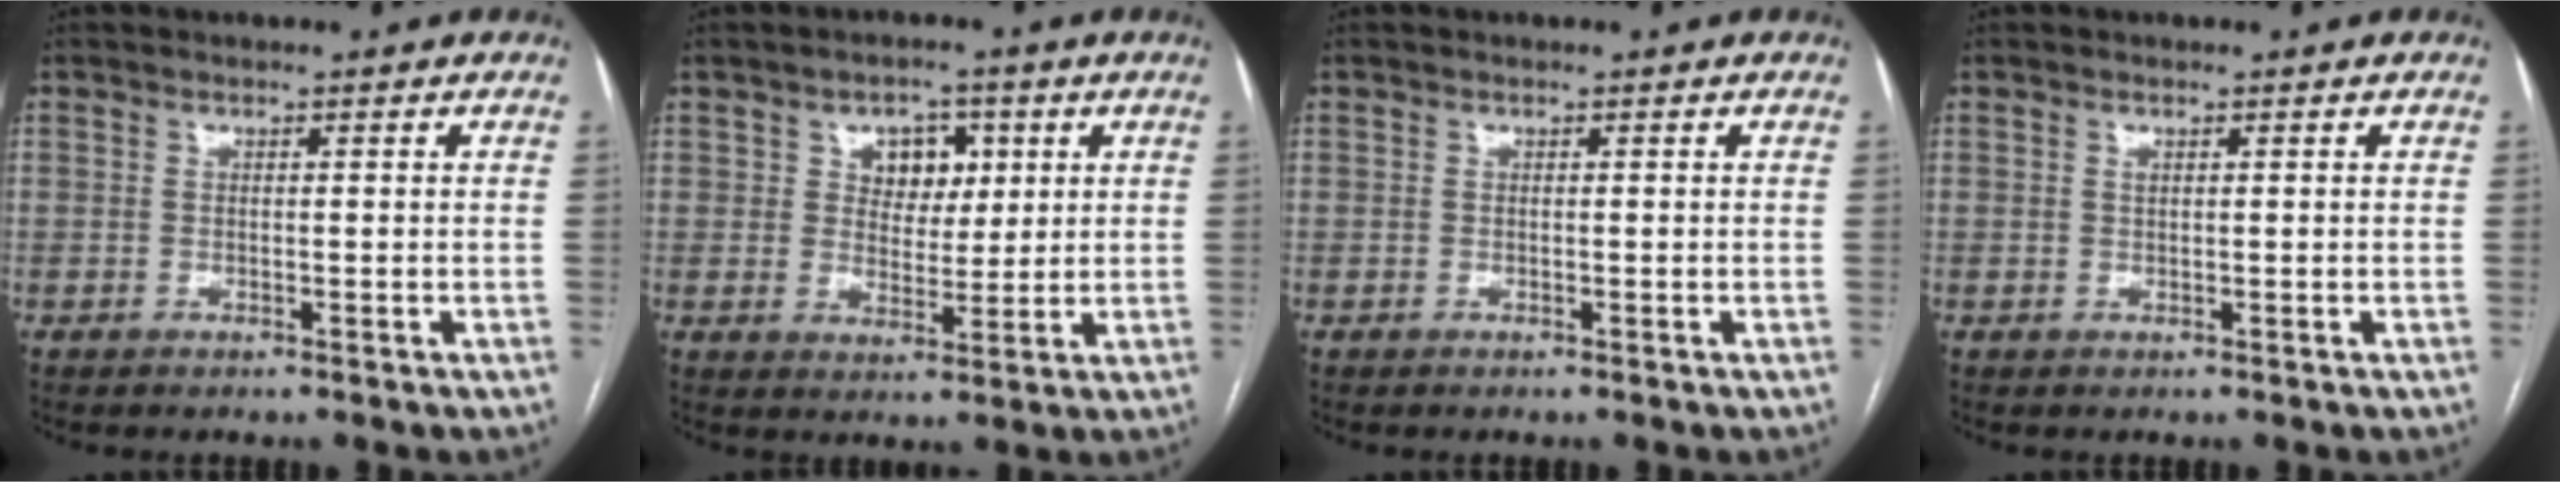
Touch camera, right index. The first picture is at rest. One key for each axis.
{"total": 6.0, "fx": 2.1, "fy": 4.4, "fz": 3.5, "tx": -0.048, "ty": 0.013, "tz": 0.038}
{"total": 0.0}
{"total": 0.5, "fx": 0.2, "fy": 0.3, "fz": 0.4, "tx": -0.009, "ty": 0.000, "tz": 0.004}